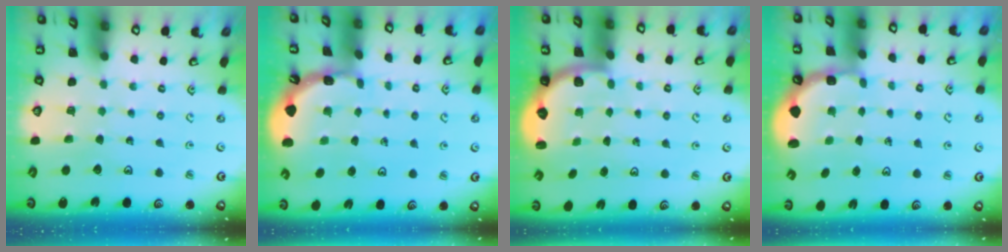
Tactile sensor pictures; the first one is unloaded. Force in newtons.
{"total": 1.6, "press": 1.6, "slide": 0.2}
{"total": 2.5, "press": 2.2, "slide": 1.3}
{"total": 2.4, "press": 2.0, "slide": 1.3}